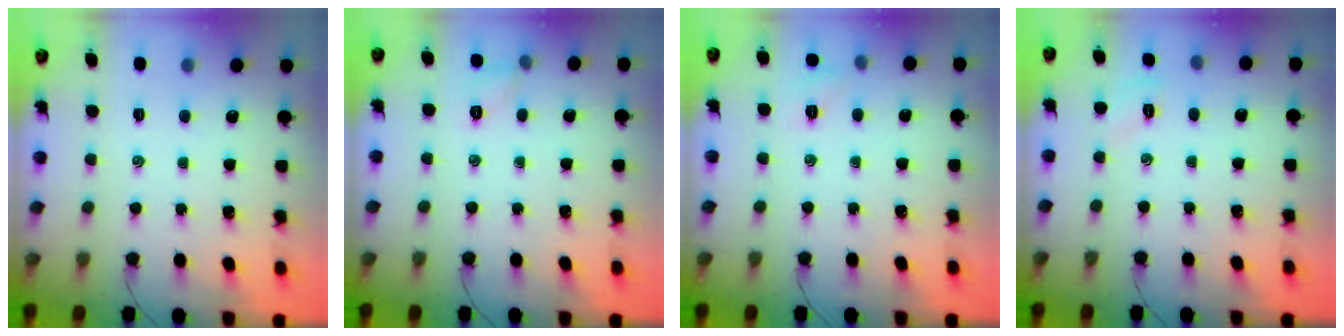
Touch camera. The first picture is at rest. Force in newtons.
{"total": 6.0, "press": 5.9, "slide": 1.2}
{"total": 4.8, "press": 4.7, "slide": 1.3}
{"total": 3.6, "press": 3.5, "slide": 0.9}